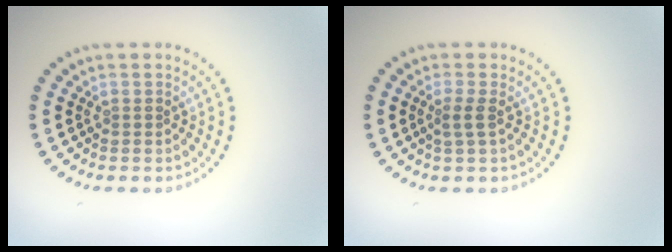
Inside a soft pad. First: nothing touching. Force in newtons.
{"total": 1.4, "press": 1.0, "slide": 1.0}